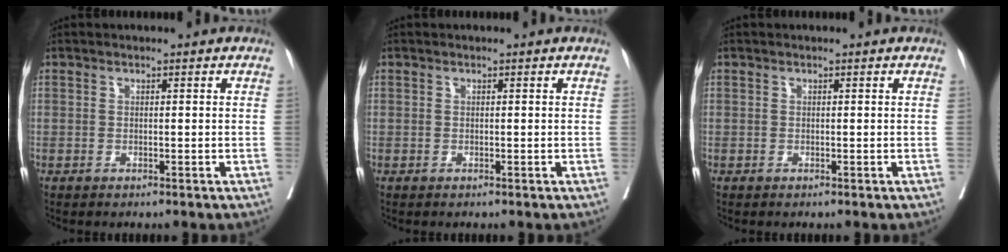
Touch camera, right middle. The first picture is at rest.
{"total": 0.0}
{"total": 0.0}